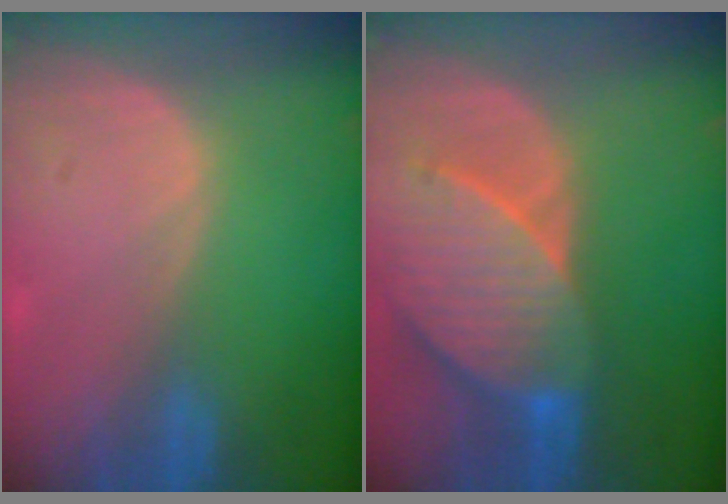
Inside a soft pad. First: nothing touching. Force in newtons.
{"total": 9.6, "press": 8.7, "slide": 3.9}